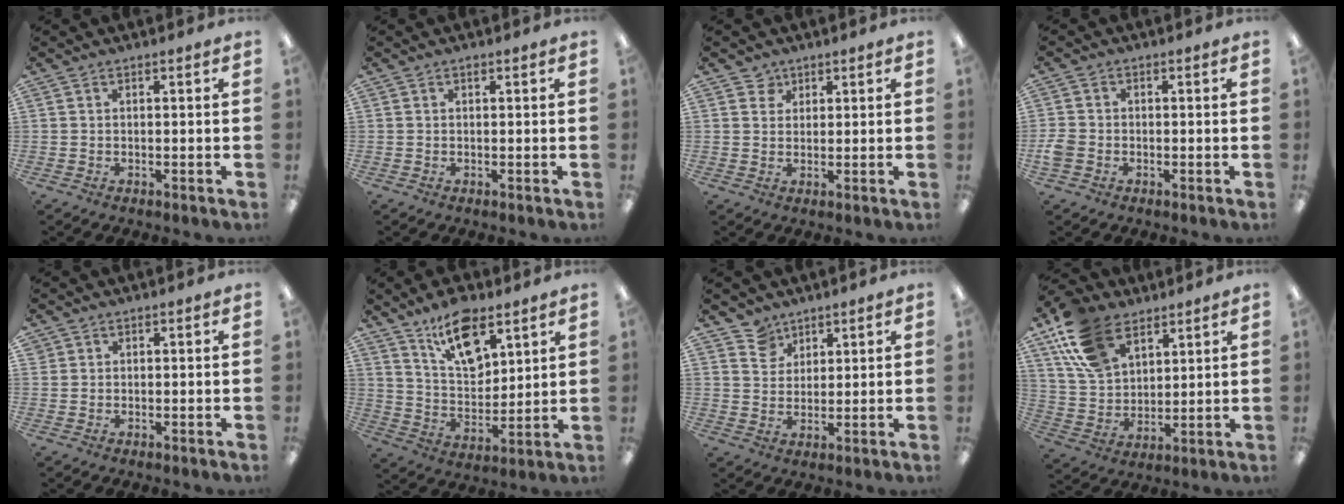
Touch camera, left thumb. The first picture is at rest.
{"total": 0.5, "force": [0.3, 0.2, 0.3], "torque": [-0.007, 0.003, 0.006]}
{"total": 2.9, "force": [1.8, 2.2, 0.2], "torque": [-0.001, 0.000, 0.033]}
{"total": 3.5, "force": [-1.1, 2.7, 1.8], "torque": [-0.034, 0.007, -0.021]}
{"total": 0.9, "force": [0.6, 0.6, -0.1], "torque": [0.000, 0.000, 0.012]}
{"total": 14.2, "force": [9.4, 6.7, 8.3], "torque": [-0.135, -0.042, 0.165]}
{"total": 5.2, "force": [3.9, 3.5, 0.1], "torque": [-0.005, -0.019, 0.074]}
{"total": 16.4, "force": [10.2, 9.7, 8.3], "torque": [-0.176, -0.027, 0.200]}